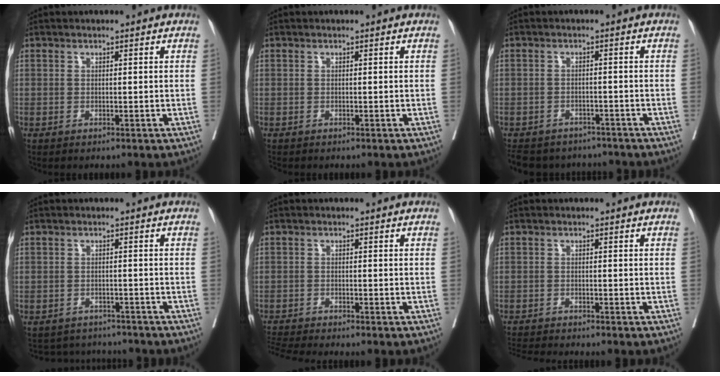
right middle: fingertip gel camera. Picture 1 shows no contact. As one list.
[{"total": 1.3, "force": [-1.3, 0.3, 0.4], "torque": [-0.012, -0.003, -0.023]}, {"total": 13.2, "force": [-11.5, 5.4, 3.8], "torque": [-0.090, 0.007, -0.144]}, {"total": 6.6, "force": [-6.3, 1.9, 0.0], "torque": [0.008, 0.014, -0.083]}, {"total": 5.2, "force": [-4.9, -1.3, 1.1], "torque": [-0.024, -0.014, -0.090]}, {"total": 5.4, "force": [-5.2, -0.8, 1.2], "torque": [-0.020, -0.016, -0.091]}]